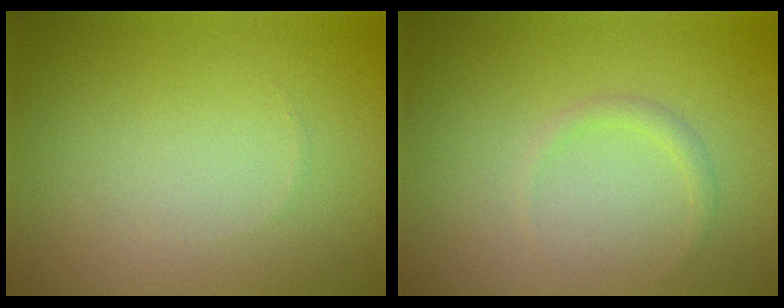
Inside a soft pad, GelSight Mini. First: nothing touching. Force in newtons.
{"total": 0.9, "press": 0.9, "slide": 0.1}